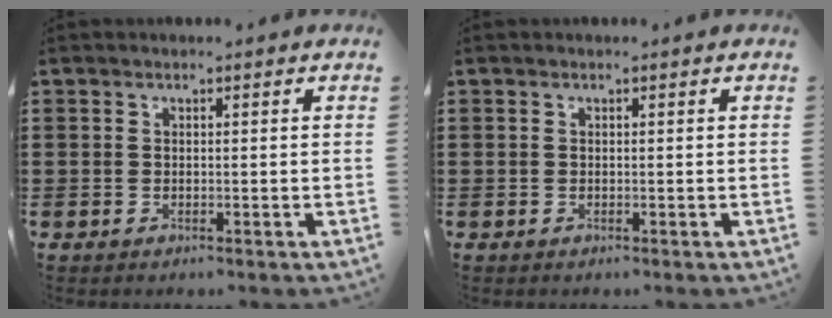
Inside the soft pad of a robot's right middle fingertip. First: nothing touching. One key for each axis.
{"total": 0.0}